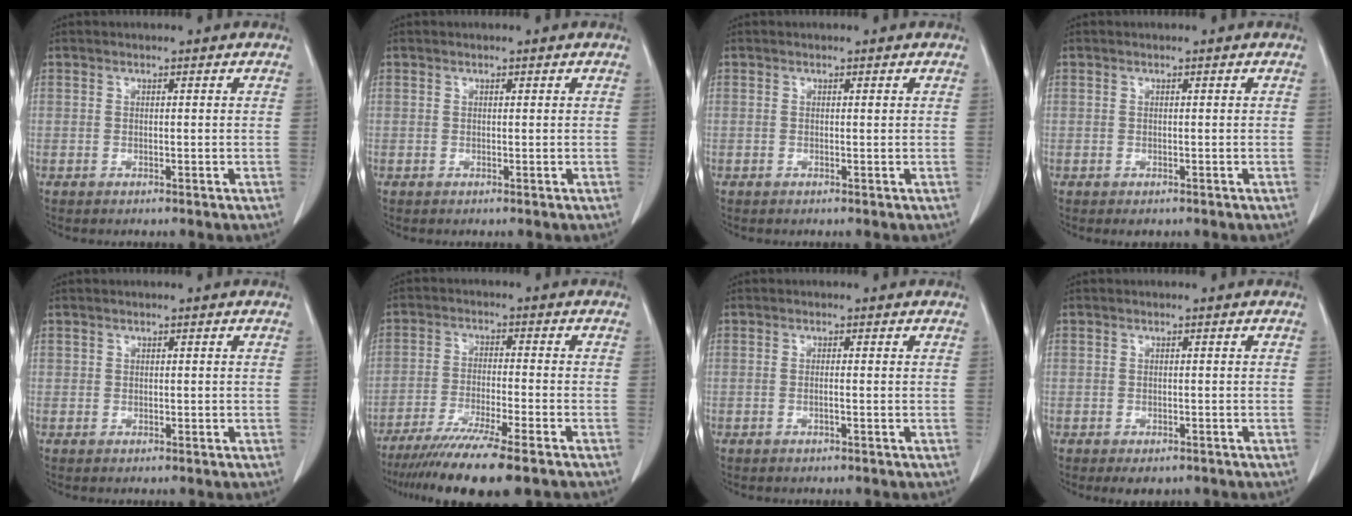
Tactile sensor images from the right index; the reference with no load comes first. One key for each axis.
{"total": 0.0}
{"total": 0.0}
{"total": 1.0, "fx": -0.6, "fy": 0.7, "fz": 0.3, "tx": -0.003, "ty": 0.001, "tz": -0.005}
{"total": 0.5, "fx": 0.1, "fy": 0.5, "fz": 0.1, "tx": 0.005, "ty": 0.003, "tz": 0.001}
{"total": 13.1, "fx": -10.3, "fy": -0.1, "fz": 8.1, "tx": -0.132, "ty": -0.036, "tz": -0.164}
{"total": 0.6, "fx": -0.2, "fy": -0.1, "fz": 0.6, "tx": -0.010, "ty": 0.001, "tz": -0.004}
{"total": 2.8, "fx": -2.0, "fy": 1.7, "fz": 1.0, "tx": -0.005, "ty": 0.001, "tz": -0.020}